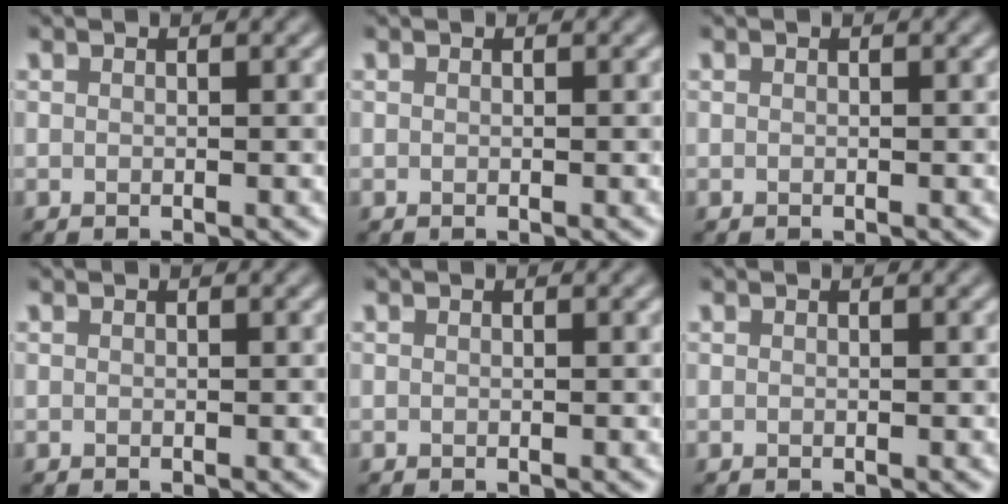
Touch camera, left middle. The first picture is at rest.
{"total": 0.0}
{"total": 0.0}
{"total": 0.0}
{"total": 0.0}
{"total": 0.0}